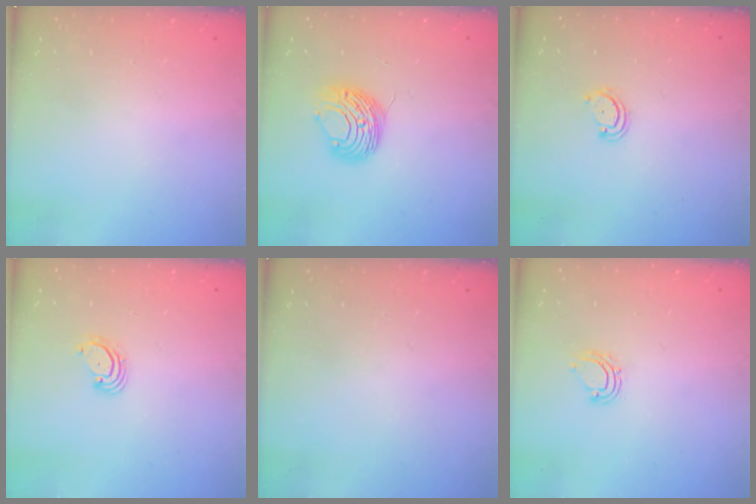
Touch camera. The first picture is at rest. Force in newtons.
{"total": 9.7, "press": 9.7, "slide": 0.6}
{"total": 2.6, "press": 2.6, "slide": 0.3}
{"total": 3.0, "press": 3.0, "slide": 0.3}
{"total": 0.0}
{"total": 6.3, "press": 6.3, "slide": 0.4}